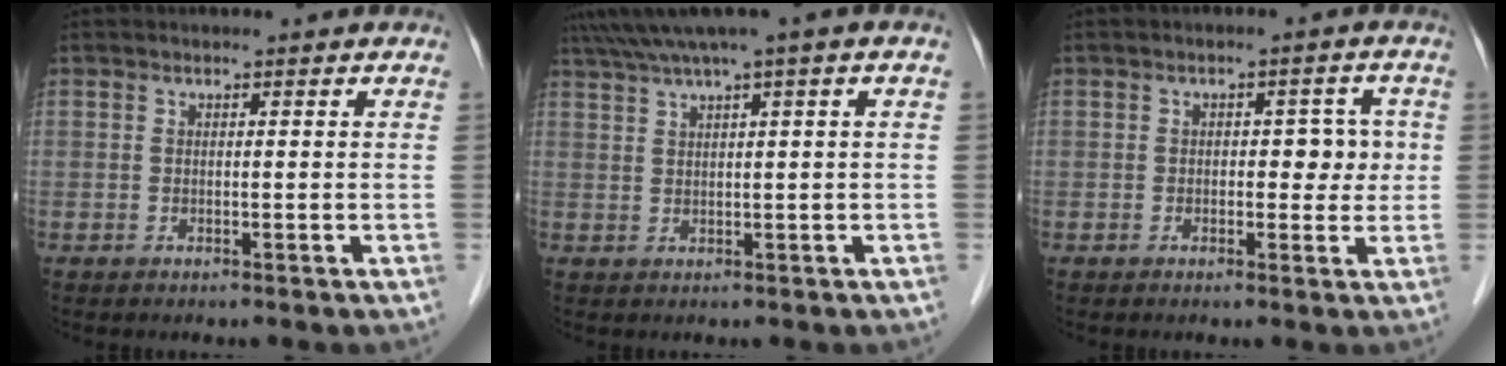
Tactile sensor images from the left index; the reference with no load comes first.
{"total": 5.6, "force": [3.5, -0.9, 4.3], "torque": [-0.084, 0.031, 0.064]}
{"total": 4.2, "force": [0.1, 2.5, 3.4], "torque": [-0.034, 0.016, 0.002]}